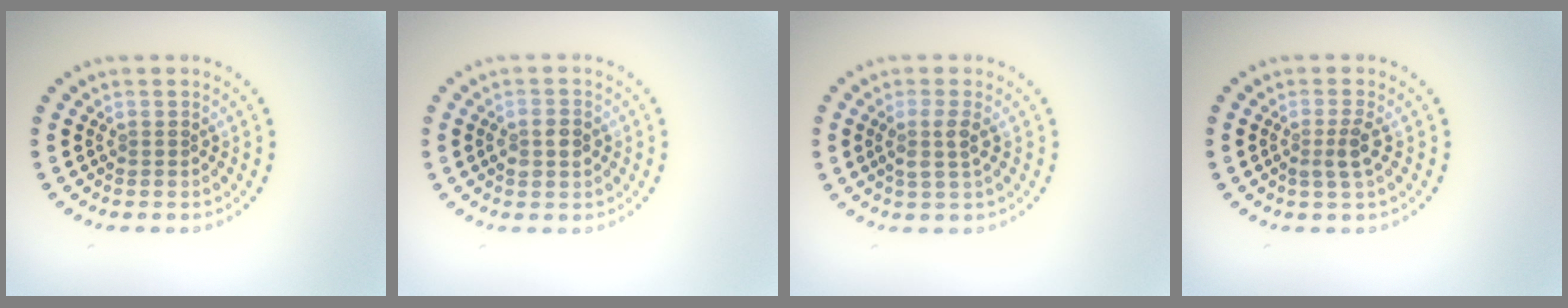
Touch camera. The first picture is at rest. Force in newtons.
{"total": 1.9, "press": 1.9, "slide": 0.2}
{"total": 2.1, "press": 1.8, "slide": 0.9}
{"total": 1.8, "press": 1.5, "slide": 1.0}